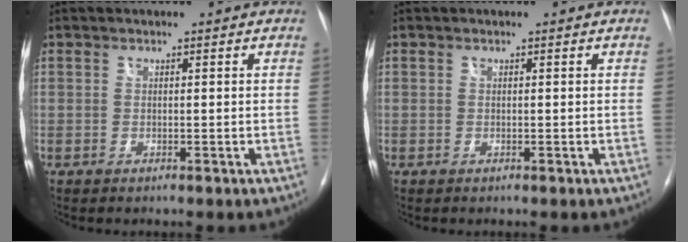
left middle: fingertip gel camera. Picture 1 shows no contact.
{"total": 0.0}